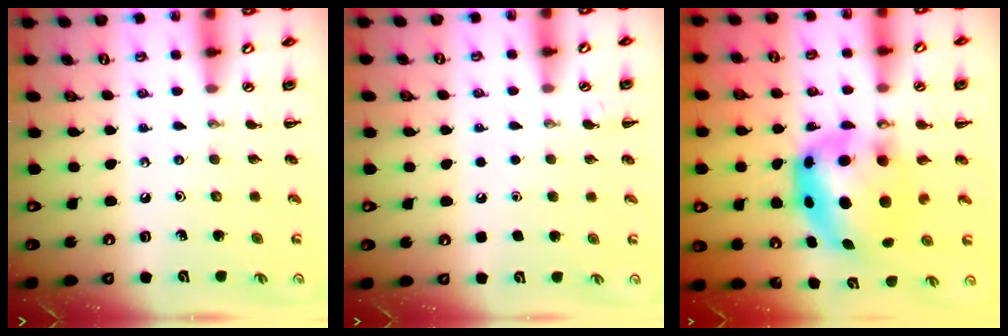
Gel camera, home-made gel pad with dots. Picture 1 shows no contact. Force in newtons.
{"total": 1.8, "press": 1.8, "slide": 0.1}
{"total": 7.5, "press": 7.2, "slide": 1.9}